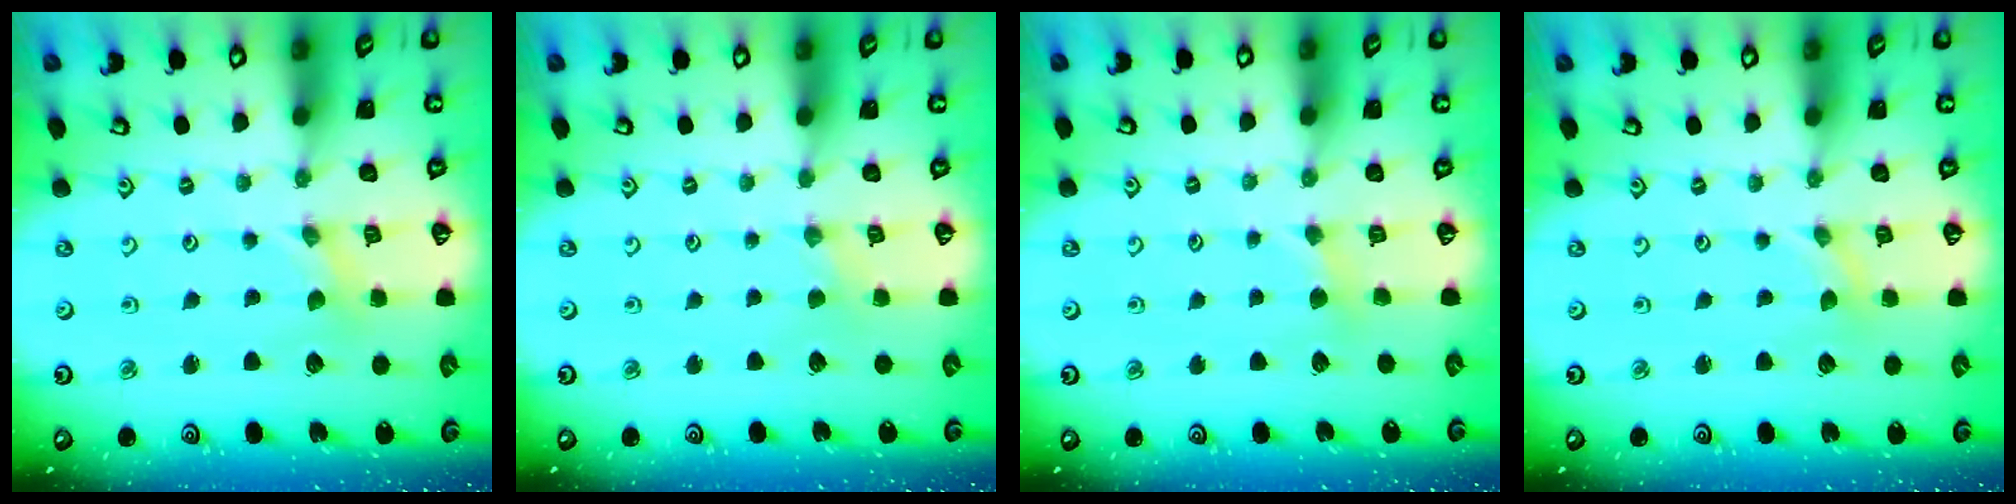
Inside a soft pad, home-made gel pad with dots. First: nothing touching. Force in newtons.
{"total": 1.0, "press": 1.0, "slide": 0.2}
{"total": 2.3, "press": 2.3, "slide": 0.4}
{"total": 0.0}